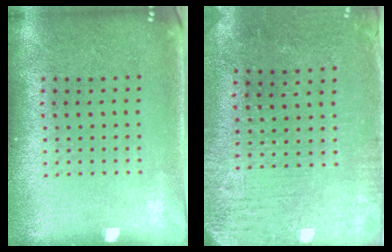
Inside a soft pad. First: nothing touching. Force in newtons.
{"total": 3.1, "press": 2.7, "slide": 1.5}